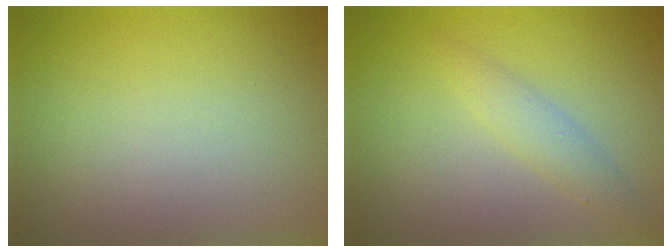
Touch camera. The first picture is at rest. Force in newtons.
{"total": 1.9, "press": 1.9, "slide": 0.0}